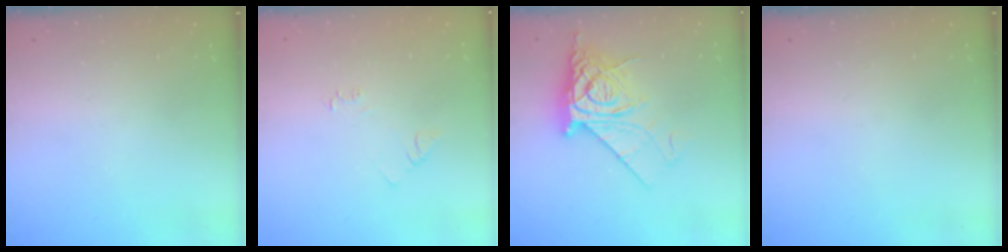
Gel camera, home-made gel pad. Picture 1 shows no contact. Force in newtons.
{"total": 3.9, "press": 3.9, "slide": 0.5}
{"total": 12.2, "press": 12.2, "slide": 1.1}
{"total": 0.0}